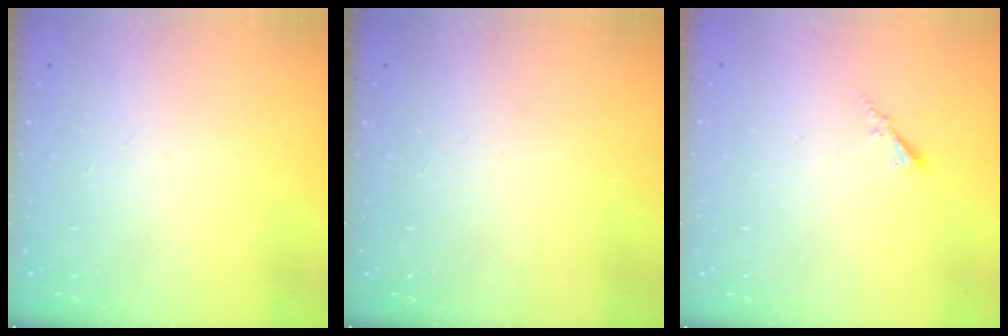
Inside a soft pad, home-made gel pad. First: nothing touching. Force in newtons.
{"total": 0.0}
{"total": 1.8, "press": 1.7, "slide": 0.3}